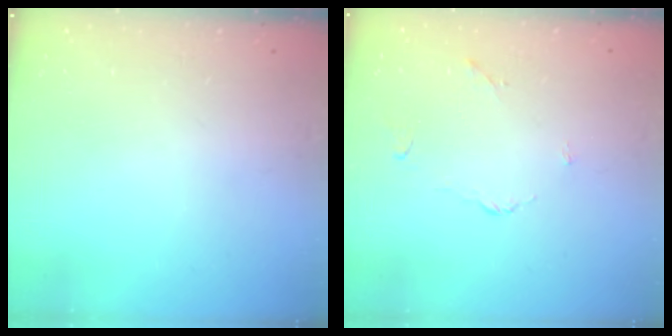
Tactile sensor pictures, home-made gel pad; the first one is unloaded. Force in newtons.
{"total": 3.0, "press": 3.0, "slide": 0.5}